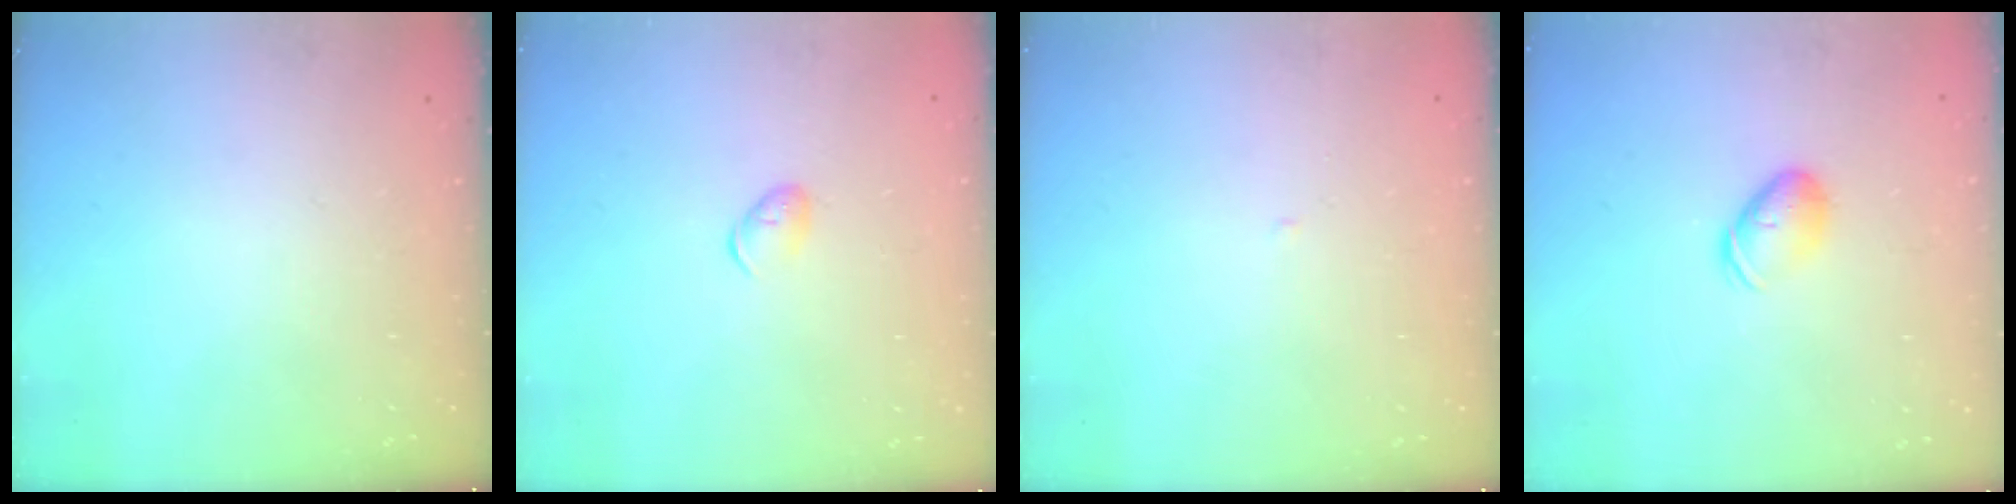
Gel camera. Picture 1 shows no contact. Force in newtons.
{"total": 4.4, "press": 4.3, "slide": 1.0}
{"total": 1.6, "press": 1.6, "slide": 0.3}
{"total": 7.2, "press": 7.2, "slide": 0.8}